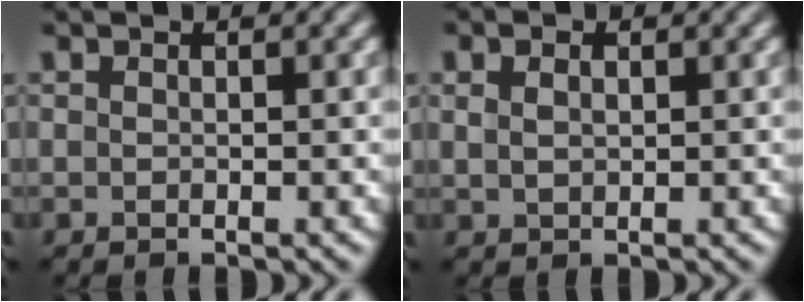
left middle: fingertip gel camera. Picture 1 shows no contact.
{"total": 2.5, "force": [1.1, 1.7, 1.4], "torque": [-0.025, 0.015, 0.007]}